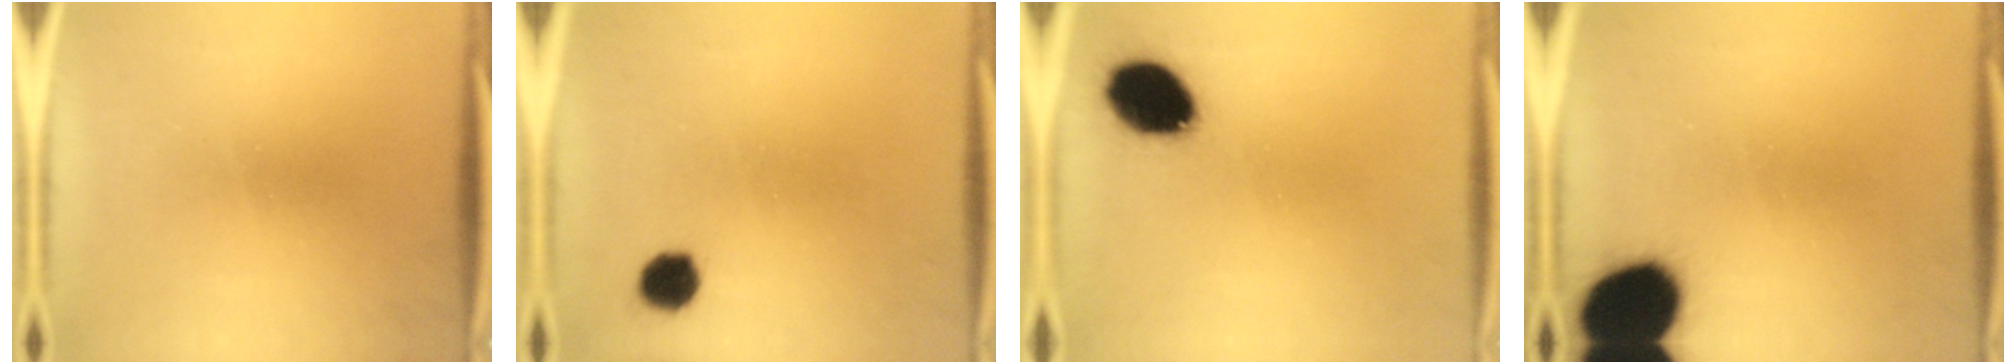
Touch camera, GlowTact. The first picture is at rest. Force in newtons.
{"total": 4.3}
{"total": 13.2}
{"total": 18.1}